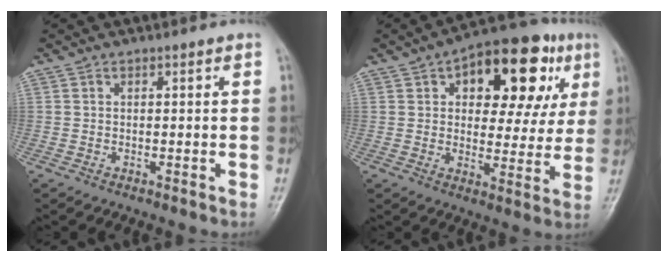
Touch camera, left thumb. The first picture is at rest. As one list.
[{"total": 19.8, "force": [8.0, 10.3, 15.0], "torque": [-0.148, 0.007, 0.105]}]